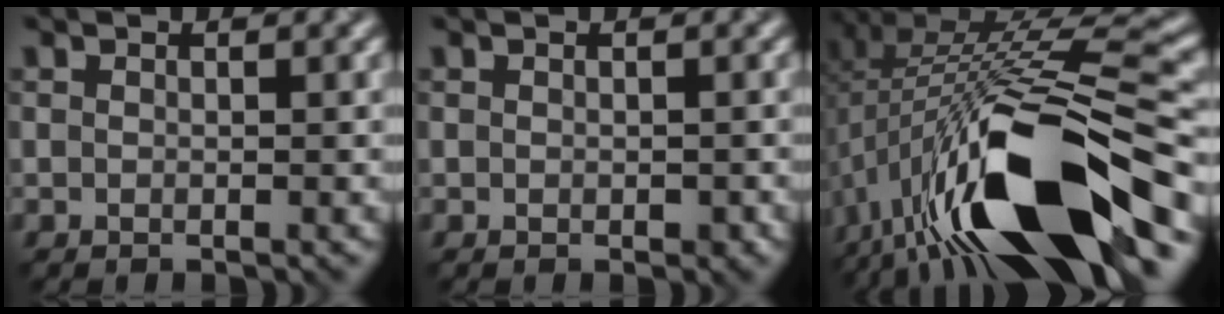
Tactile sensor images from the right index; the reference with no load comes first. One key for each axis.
{"total": 0.6, "fx": -0.4, "fy": 0.4, "fz": 0.3, "tx": -0.005, "ty": -0.002, "tz": -0.001}
{"total": 16.7, "fx": -5.8, "fy": 6.2, "fz": 14.4, "tx": -0.241, "ty": 0.009, "tz": -0.094}